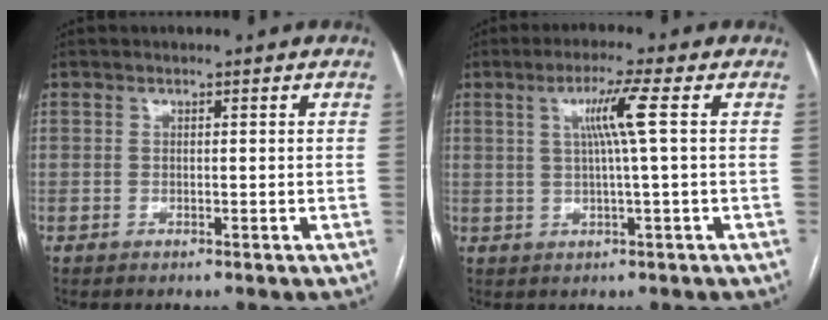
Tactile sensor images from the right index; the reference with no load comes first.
{"total": 5.6, "force": [1.2, -1.0, 5.4], "torque": [-0.099, 0.007, 0.025]}